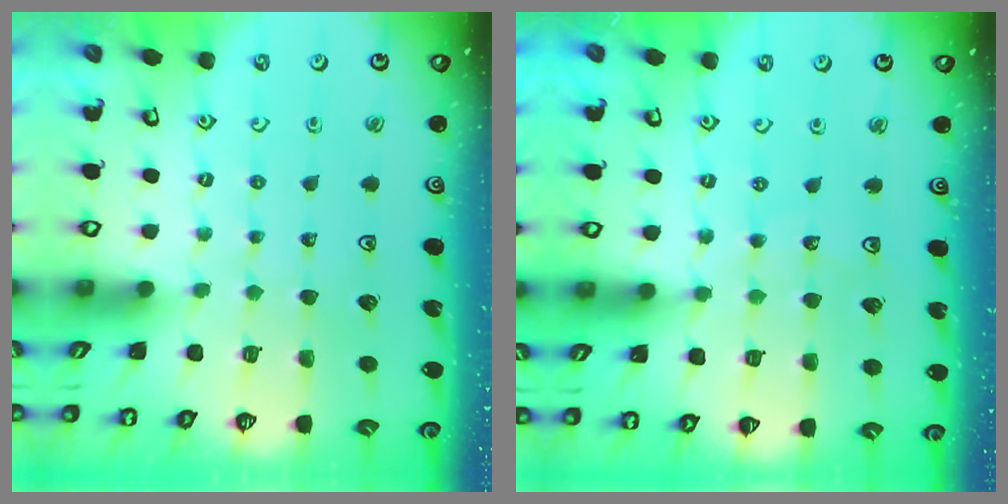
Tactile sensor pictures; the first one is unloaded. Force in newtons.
{"total": 6.2, "press": 5.9, "slide": 2.1}